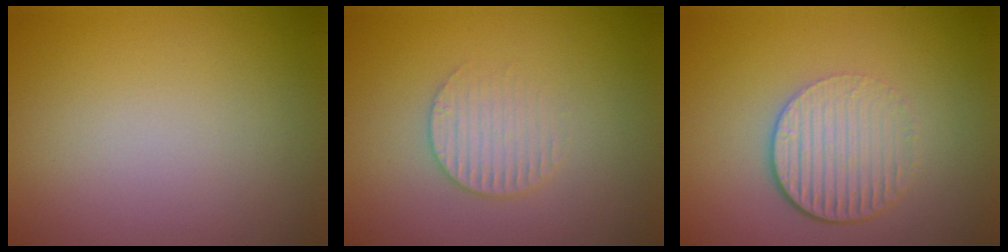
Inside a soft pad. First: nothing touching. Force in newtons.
{"total": 2.2, "press": 2.1, "slide": 0.5}
{"total": 4.3, "press": 2.8, "slide": 3.2}